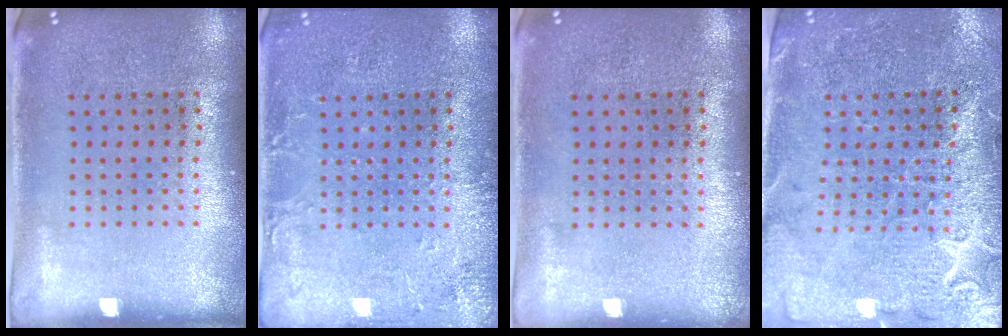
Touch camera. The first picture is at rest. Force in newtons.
{"total": 2.5, "press": 2.5, "slide": 0.3}
{"total": 0.0}
{"total": 3.2, "press": 3.1, "slide": 1.0}